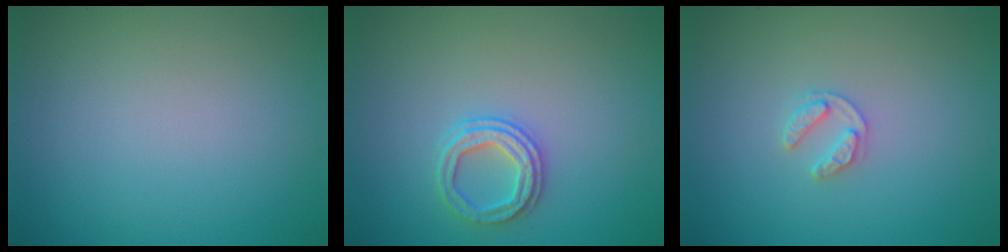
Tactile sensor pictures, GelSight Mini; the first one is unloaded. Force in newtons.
{"total": 2.5, "press": 2.4, "slide": 0.6}
{"total": 1.6, "press": 1.6, "slide": 0.3}